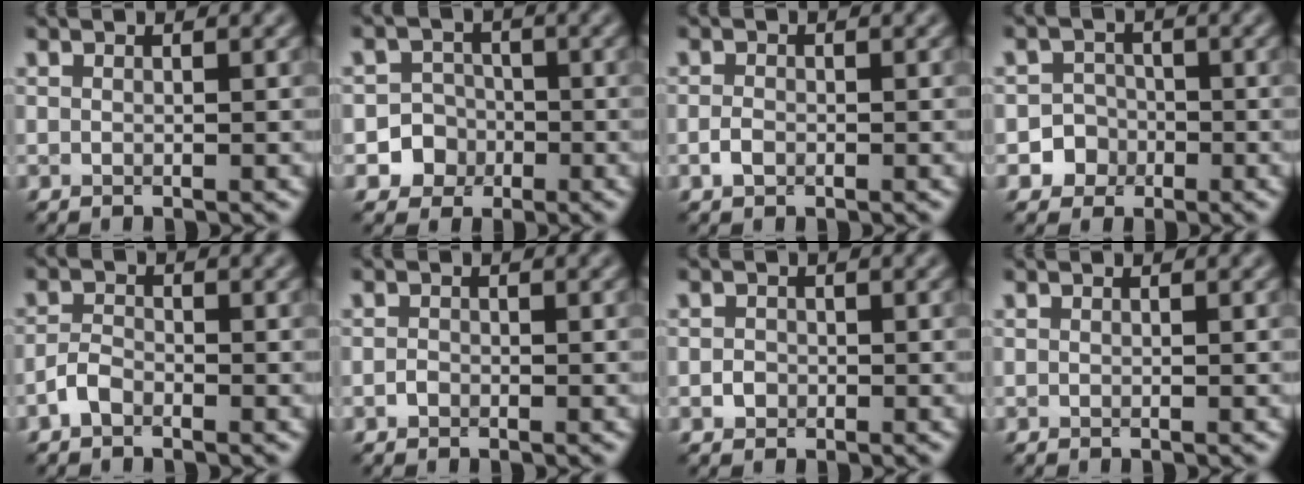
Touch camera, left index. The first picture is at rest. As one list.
[{"total": 4.3, "force": [-1.7, 4.0, 0.3], "torque": [0.029, 0.004, -0.044]}, {"total": 1.2, "force": [-0.5, 0.8, 0.7], "torque": [-0.016, 0.000, -0.012]}, {"total": 3.3, "force": [-1.5, 2.9, 0.1], "torque": [0.036, 0.003, -0.033]}, {"total": 1.7, "force": [-1.2, 0.8, 0.9], "torque": [-0.016, 0.006, -0.028]}, {"total": 0.7, "force": [-0.4, 0.5, 0.3], "torque": [-0.005, -0.001, -0.008]}, {"total": 1.0, "force": [-0.3, 0.8, 0.3], "torque": [-0.001, -0.001, -0.008]}, {"total": 0.0}]